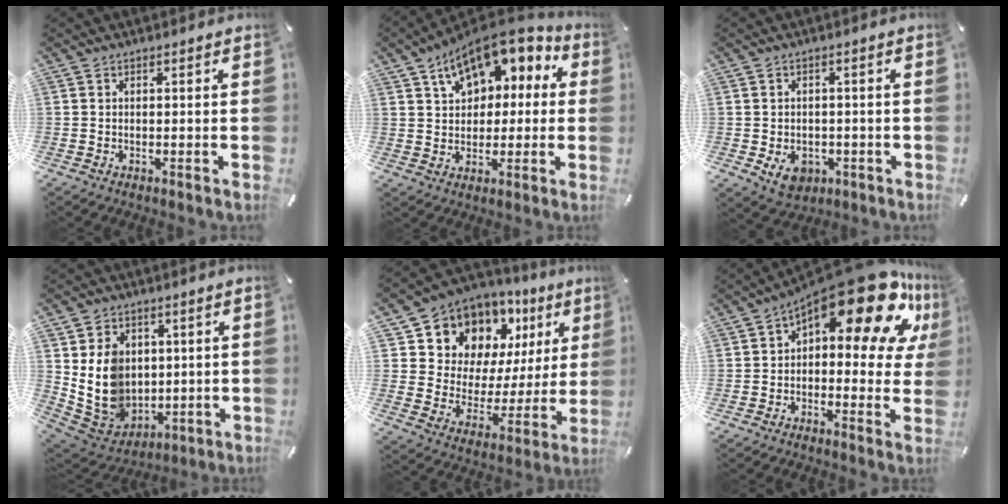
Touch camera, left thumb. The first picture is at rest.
{"total": 11.6, "force": [6.4, 8.2, 5.2], "torque": [-0.084, -0.040, 0.118]}
{"total": 5.7, "force": [-1.8, 4.7, 2.8], "torque": [-0.039, 0.005, -0.030]}
{"total": 11.2, "force": [2.5, 10.0, 4.3], "torque": [-0.107, -0.019, 0.053]}
{"total": 10.7, "force": [8.5, 6.5, 0.6], "torque": [-0.022, -0.099, 0.149]}
{"total": 20.5, "force": [11.7, 8.0, 14.8], "torque": [-0.218, -0.087, 0.197]}